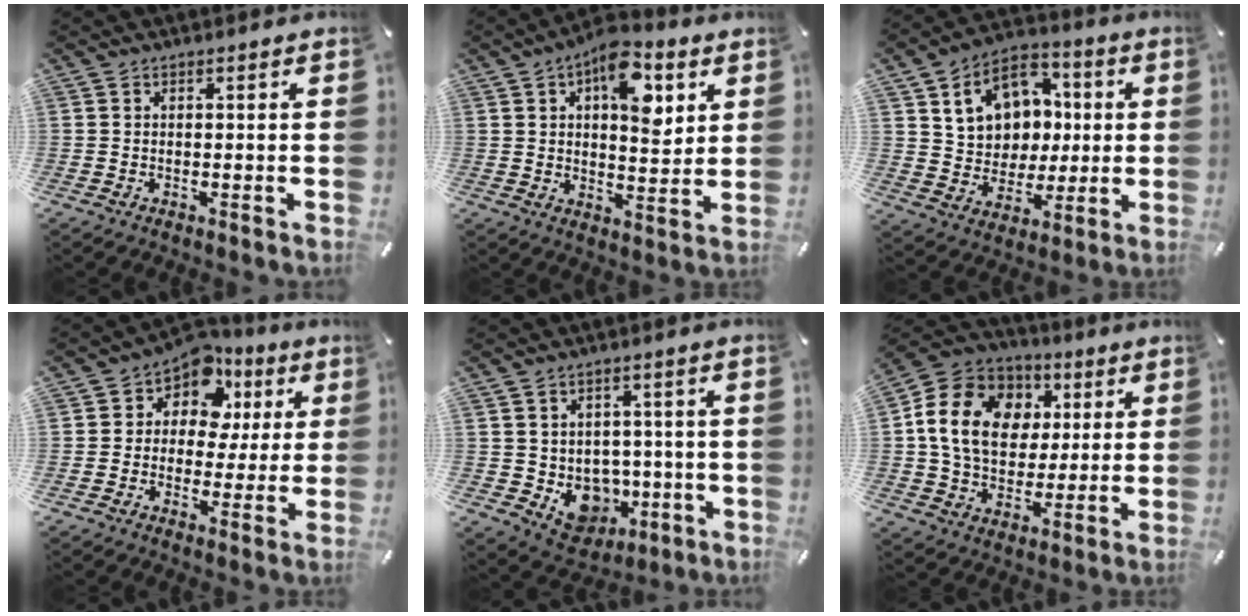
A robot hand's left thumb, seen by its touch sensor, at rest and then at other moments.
{"total": 12.4, "force": [5.6, 6.6, 8.9], "torque": [-0.118, -0.022, 0.093]}
{"total": 13.9, "force": [3.5, 12.2, 5.7], "torque": [-0.097, 0.003, 0.075]}
{"total": 9.2, "force": [4.0, 7.2, 4.1], "torque": [-0.082, -0.027, 0.074]}
{"total": 8.4, "force": [-0.4, 7.8, 3.0], "torque": [-0.048, -0.011, 0.004]}
{"total": 16.9, "force": [2.9, 13.7, 9.5], "torque": [-0.193, 0.012, 0.053]}